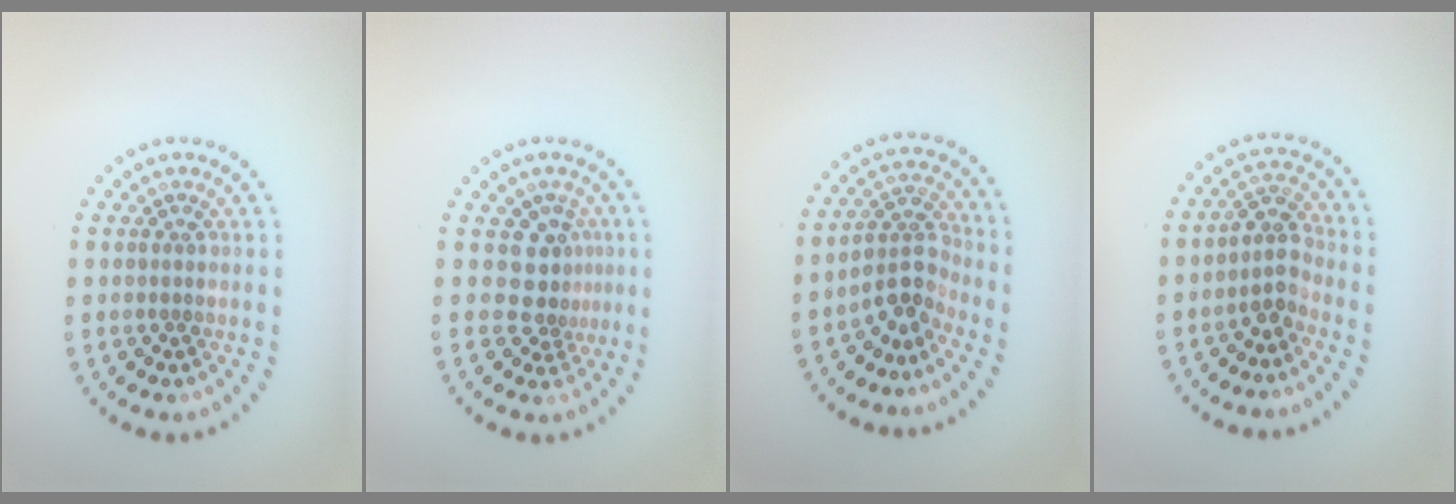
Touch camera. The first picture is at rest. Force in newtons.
{"total": 2.9, "press": 2.1, "slide": 2.0}
{"total": 3.0, "press": 2.3, "slide": 1.9}
{"total": 2.6, "press": 2.0, "slide": 1.7}